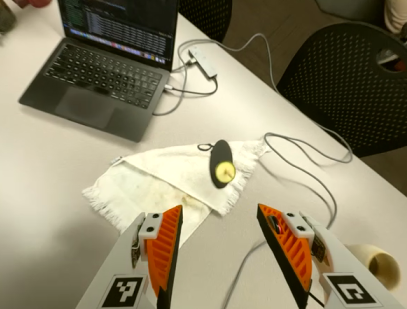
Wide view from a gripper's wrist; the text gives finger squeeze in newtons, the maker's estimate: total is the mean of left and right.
{"total": 0.0}